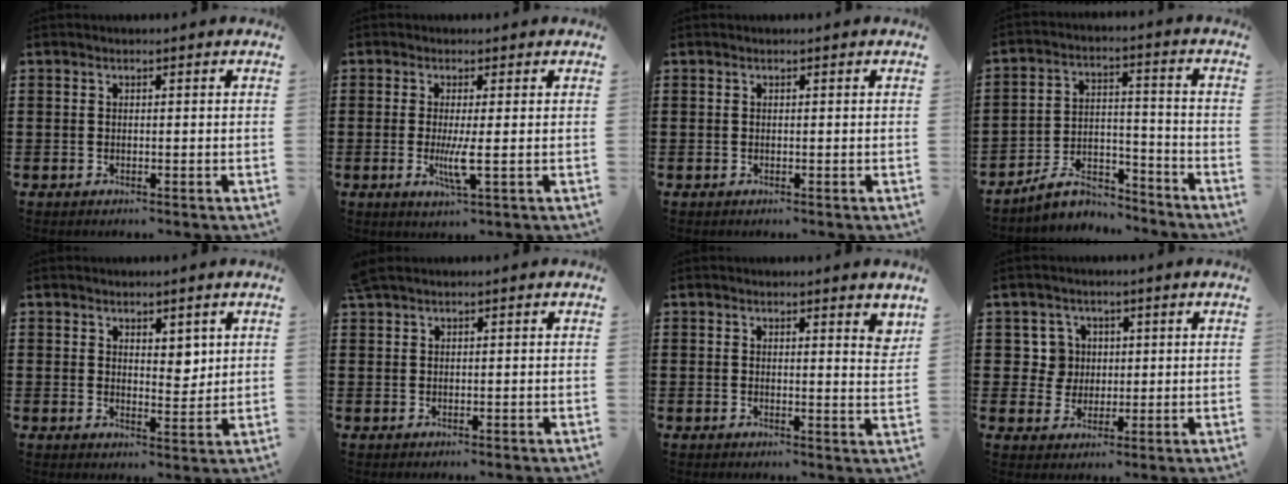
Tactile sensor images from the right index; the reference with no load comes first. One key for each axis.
{"total": 4.0, "fx": -0.7, "fy": 0.2, "fz": 3.9, "tx": -0.076, "ty": -0.011, "tz": -0.015}
{"total": 0.0}
{"total": 7.2, "fx": -6.6, "fy": 1.8, "fz": 2.3, "tx": -0.043, "ty": 0.014, "tz": -0.126}
{"total": 3.0, "fx": 2.2, "fy": 1.5, "fz": 1.3, "tx": -0.014, "ty": -0.003, "tz": 0.038}
{"total": 0.8, "fx": 0.6, "fy": -0.3, "fz": 0.5, "tx": -0.011, "ty": -0.003, "tz": 0.012}
{"total": 2.1, "fx": 1.7, "fy": 0.1, "fz": 1.2, "tx": -0.001, "ty": -0.009, "tz": 0.027}
{"total": 4.1, "fx": 0.9, "fy": 4.0, "fz": 0.7, "tx": -0.034, "ty": 0.012, "tz": 0.016}